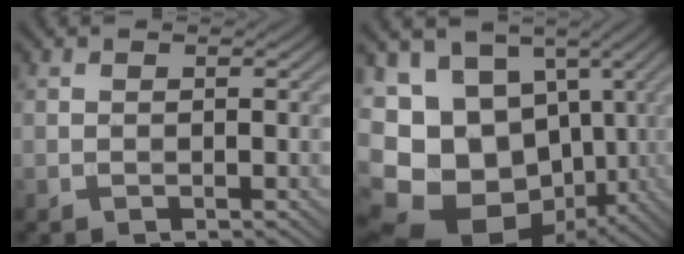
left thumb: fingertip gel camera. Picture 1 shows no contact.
{"total": 16.4, "force": [-2.4, 13.5, 9.1], "torque": [-0.210, -0.034, -0.033]}